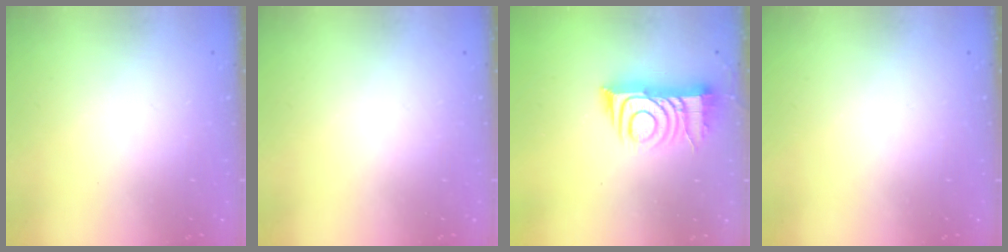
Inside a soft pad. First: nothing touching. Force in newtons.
{"total": 0.0}
{"total": 11.4, "press": 11.4, "slide": 0.8}
{"total": 0.0}